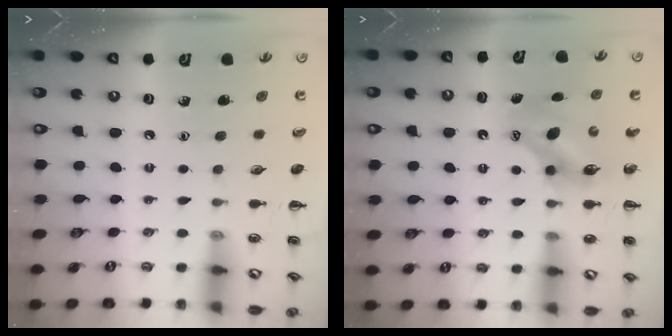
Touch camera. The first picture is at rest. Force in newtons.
{"total": 8.8, "press": 8.6, "slide": 1.6}